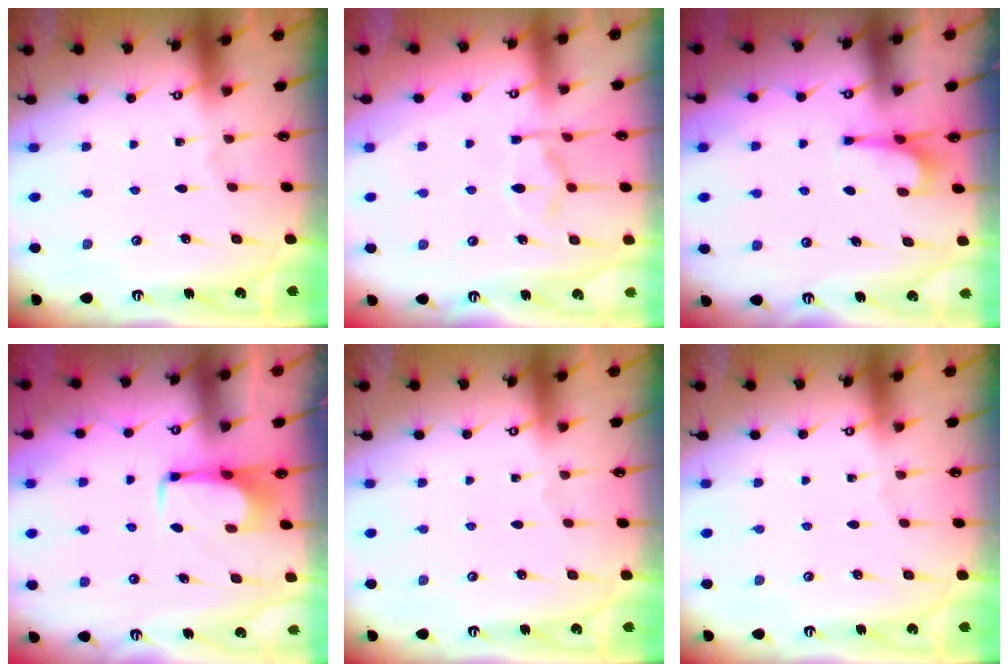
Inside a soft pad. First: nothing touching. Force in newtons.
{"total": 9.3, "press": 9.2, "slide": 1.4}
{"total": 4.1, "press": 4.1, "slide": 0.3}
{"total": 1.7, "press": 1.6, "slide": 0.5}
{"total": 0.0}
{"total": 0.0}